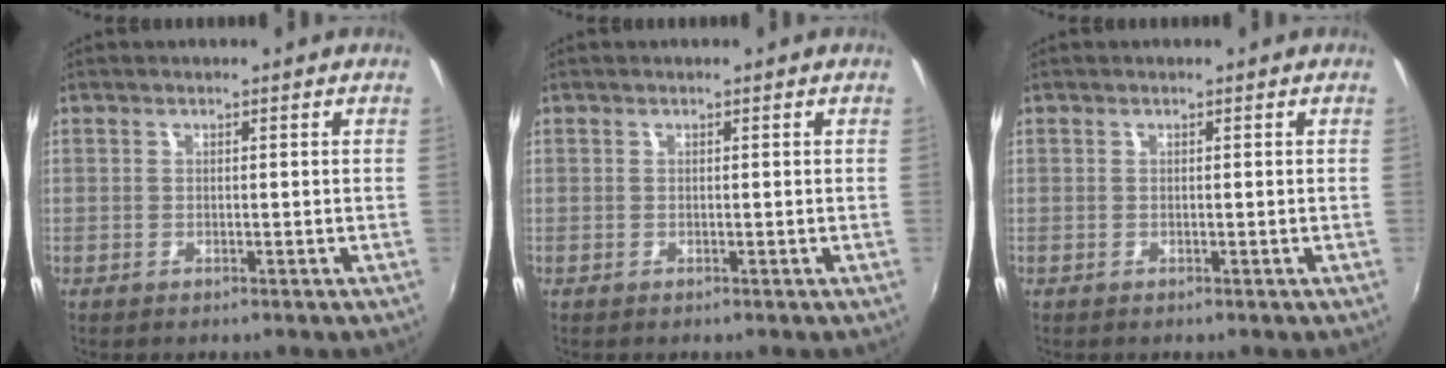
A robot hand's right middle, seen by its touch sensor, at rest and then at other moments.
{"total": 0.0}
{"total": 0.0}